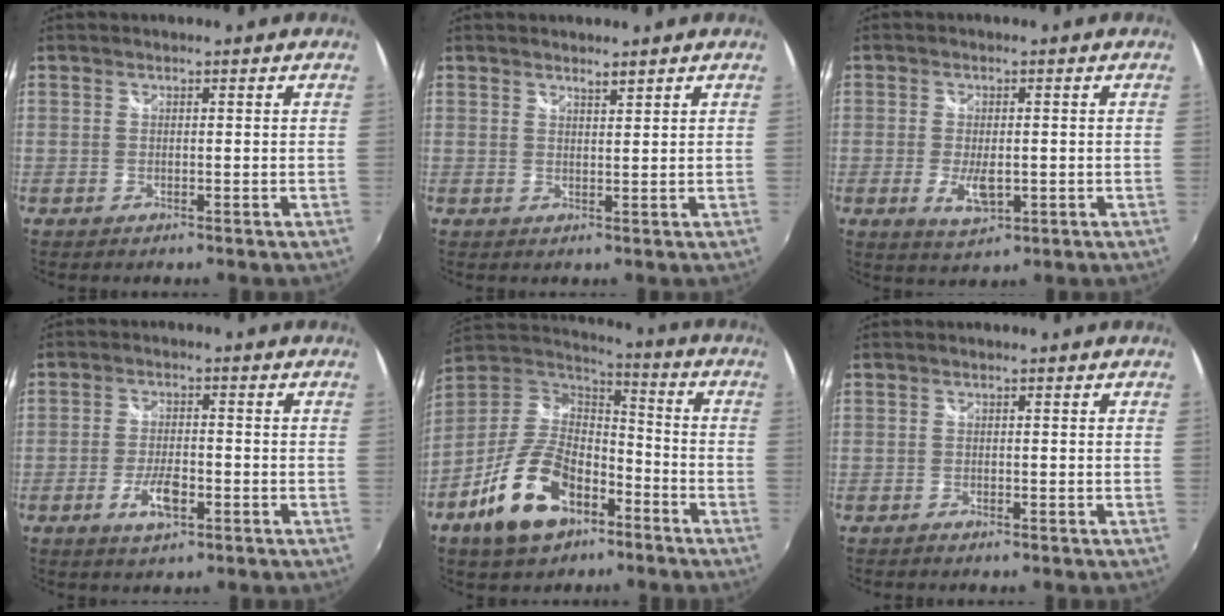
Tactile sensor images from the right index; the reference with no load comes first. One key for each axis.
{"total": 1.4, "fx": 1.3, "fy": 0.1, "fz": 0.5, "tx": -0.007, "ty": -0.001, "tz": 0.021}
{"total": 5.1, "fx": -1.3, "fy": 2.3, "fz": 4.4, "tx": -0.084, "ty": -0.011, "tz": -0.019}
{"total": 5.6, "fx": -2.5, "fy": 2.1, "fz": 4.6, "tx": -0.098, "ty": -0.004, "tz": -0.046}
{"total": 18.0, "fx": -9.4, "fy": 10.4, "fz": 11.4, "tx": -0.246, "ty": 0.003, "tz": -0.161}
{"total": 0.8, "fx": -0.7, "fy": 0.3, "fz": 0.3, "tx": -0.008, "ty": -0.003, "tz": -0.015}